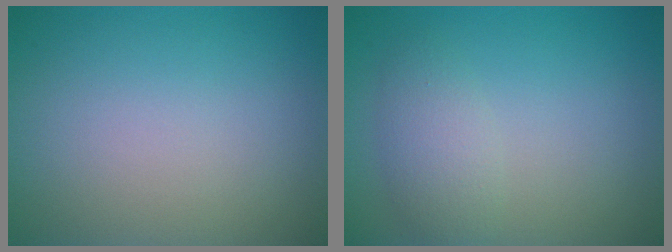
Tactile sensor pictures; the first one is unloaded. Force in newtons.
{"total": 2.6, "press": 2.6, "slide": 0.1}